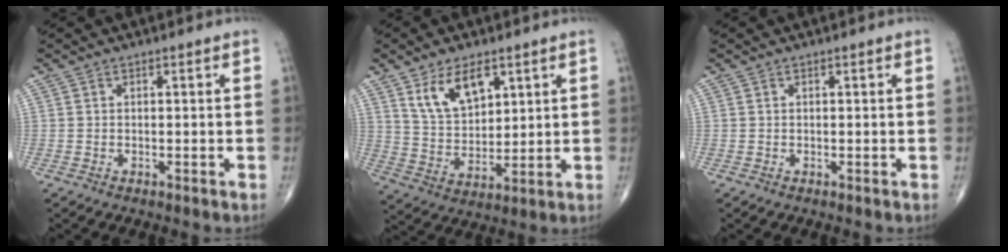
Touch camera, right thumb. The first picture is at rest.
{"total": 10.2, "force": [5.4, 5.6, 6.6], "torque": [-0.100, -0.031, 0.109]}
{"total": 0.0}